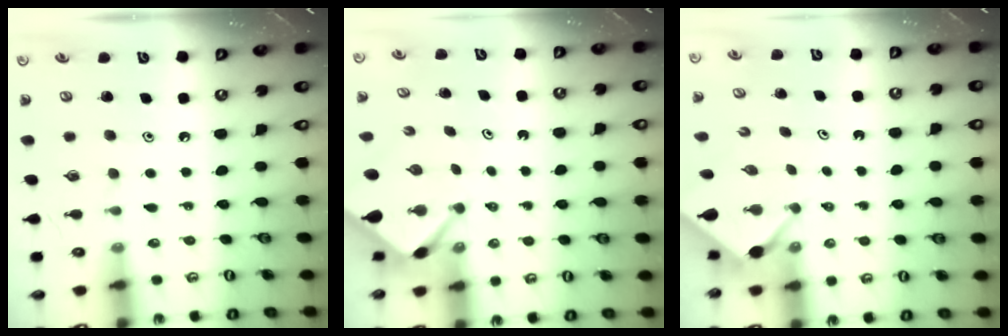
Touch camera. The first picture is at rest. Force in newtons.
{"total": 2.6, "press": 2.6, "slide": 0.3}
{"total": 2.4, "press": 2.3, "slide": 0.3}